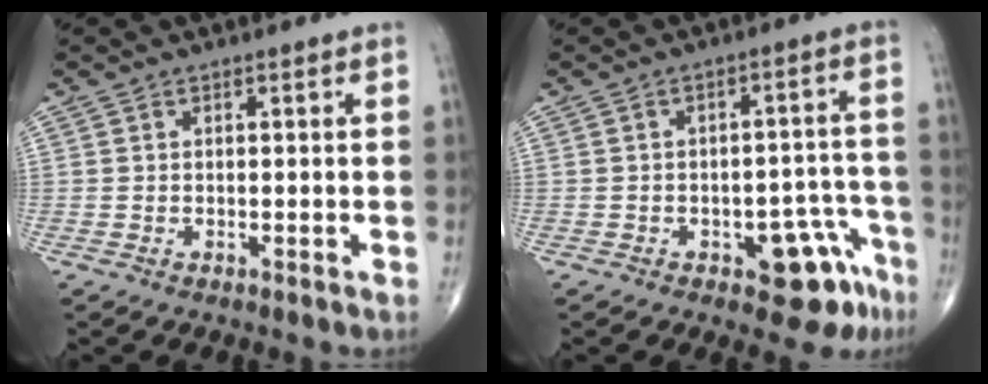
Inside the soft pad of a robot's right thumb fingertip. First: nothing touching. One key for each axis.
{"total": 9.7, "fx": -5.2, "fy": 4.6, "fz": 6.8, "tx": -0.044, "ty": 0.042, "tz": -0.058}